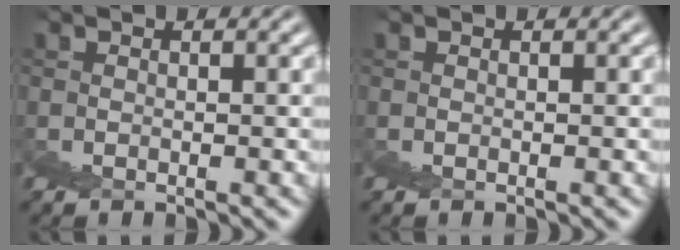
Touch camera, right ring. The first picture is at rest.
{"total": 0.0}